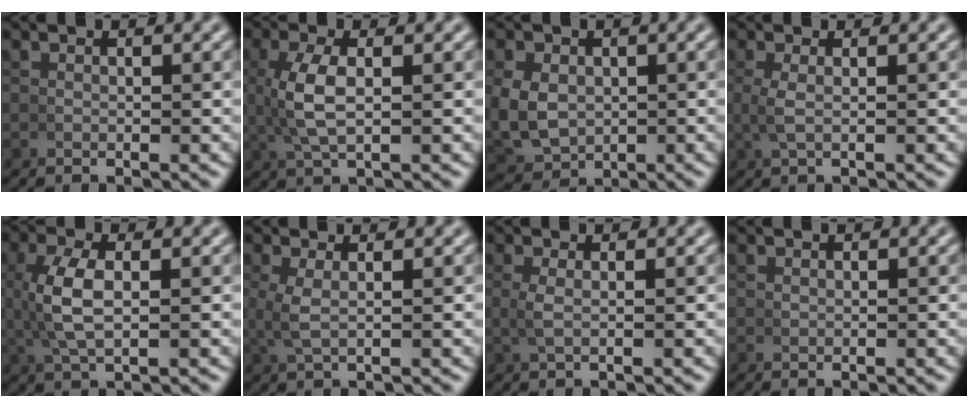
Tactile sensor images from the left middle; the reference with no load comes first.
{"total": 3.8, "force": [0.4, 1.3, 3.5], "torque": [-0.083, 0.003, 0.014]}
{"total": 6.3, "force": [-0.6, 5.3, 3.3], "torque": [-0.096, -0.042, 0.017]}
{"total": 1.5, "force": [0.2, 0.2, 1.5], "torque": [-0.043, -0.003, 0.010]}
{"total": 4.0, "force": [0.4, 1.5, 3.7], "torque": [-0.085, 0.004, 0.013]}
{"total": 2.0, "force": [0.4, 0.5, 1.9], "torque": [-0.050, -0.003, 0.017]}
{"total": 1.2, "force": [0.2, 0.1, 1.2], "torque": [-0.035, -0.002, 0.010]}
{"total": 0.0}